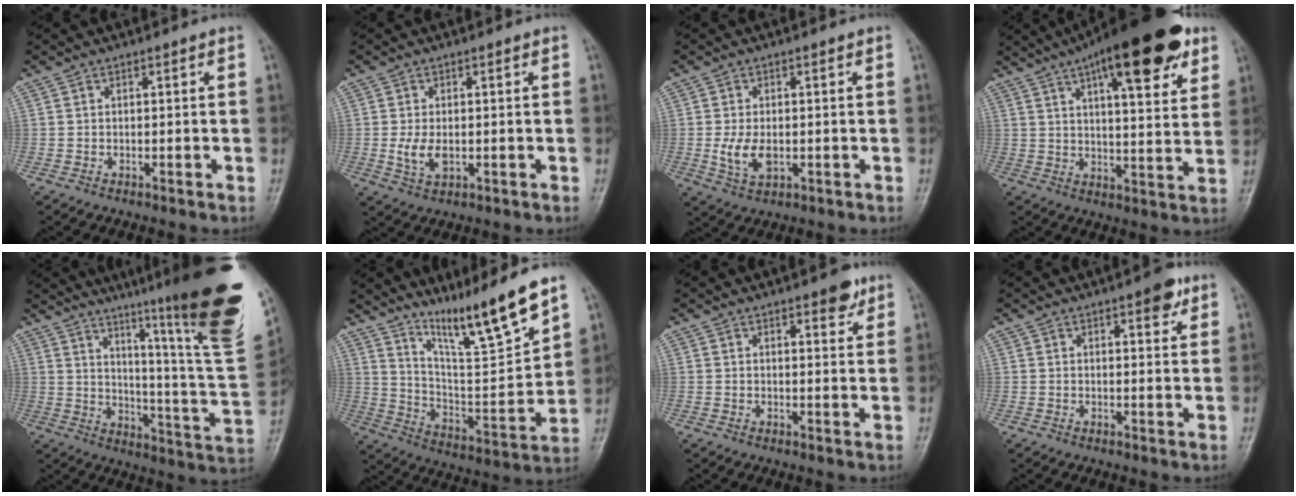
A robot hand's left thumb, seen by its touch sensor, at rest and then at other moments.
{"total": 4.1, "force": [-0.3, 2.4, 3.3], "torque": [-0.067, -0.009, -0.003]}
{"total": 5.2, "force": [-0.6, 3.0, 4.2], "torque": [-0.084, -0.011, -0.007]}
{"total": 21.3, "force": [11.5, 6.7, 16.6], "torque": [-0.224, -0.021, 0.167]}
{"total": 30.0, "force": [18.5, 2.9, 23.5], "torque": [-0.277, -0.101, 0.259]}
{"total": 16.5, "force": [12.4, 0.9, 10.8], "torque": [-0.159, -0.081, 0.224]}
{"total": 4.2, "force": [2.7, 1.8, 2.7], "torque": [-0.019, -0.012, 0.031]}
{"total": 4.2, "force": [2.4, 1.5, 3.0], "torque": [-0.030, -0.010, 0.028]}